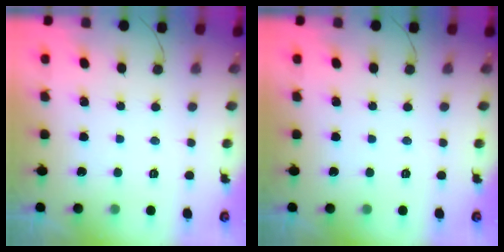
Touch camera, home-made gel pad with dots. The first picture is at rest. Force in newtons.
{"total": 0.0}